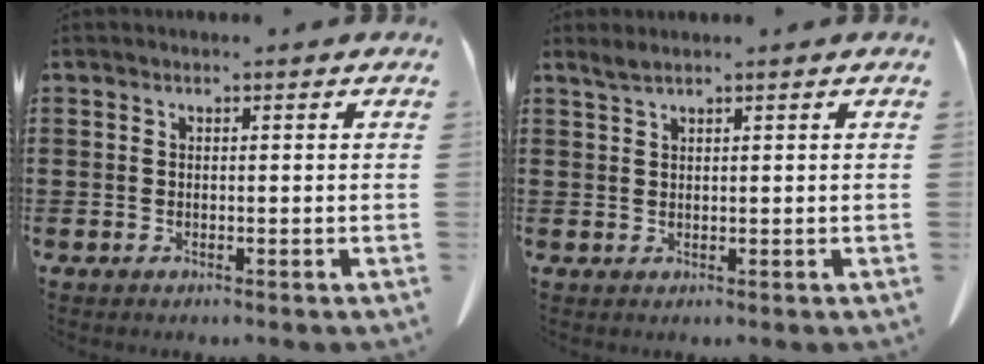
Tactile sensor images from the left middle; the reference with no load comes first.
{"total": 1.4, "force": [1.2, 0.0, 0.7], "torque": [-0.016, 0.000, 0.022]}